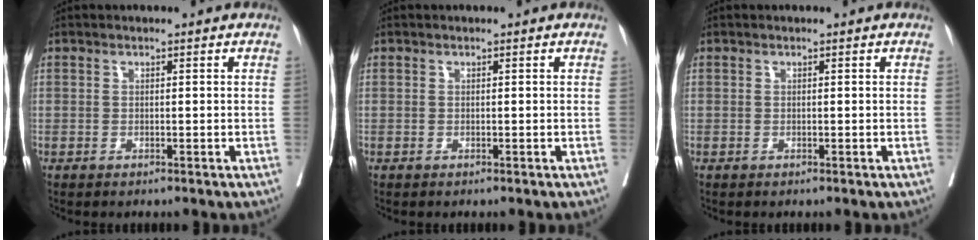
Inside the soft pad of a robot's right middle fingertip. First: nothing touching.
{"total": 0.0}
{"total": 0.0}